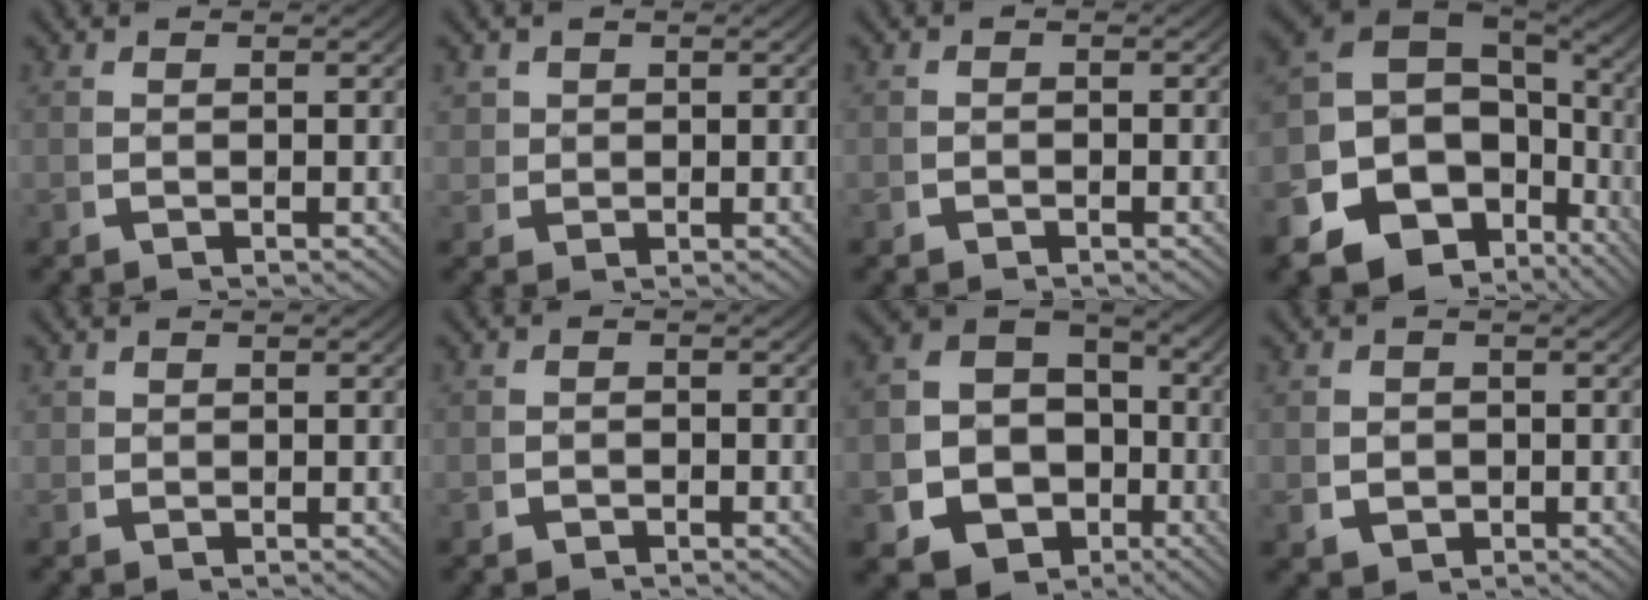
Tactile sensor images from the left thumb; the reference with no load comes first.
{"total": 2.3, "force": [1.0, 2.0, 0.7], "torque": [-0.020, -0.009, 0.025]}
{"total": 0.7, "force": [-0.6, 0.5, 0.1], "torque": [0.000, -0.003, -0.012]}
{"total": 15.8, "force": [-2.0, 11.8, 10.4], "torque": [-0.216, -0.047, -0.022]}
{"total": 1.1, "force": [0.5, 0.9, 0.2], "torque": [-0.005, -0.004, 0.010]}
{"total": 1.1, "force": [-0.8, 0.6, 0.2], "torque": [-0.001, -0.005, -0.017]}
{"total": 16.4, "force": [-4.6, 13.9, 7.3], "torque": [-0.179, -0.065, -0.068]}
{"total": 3.0, "force": [-0.5, 2.6, 1.4], "torque": [-0.028, -0.011, -0.003]}